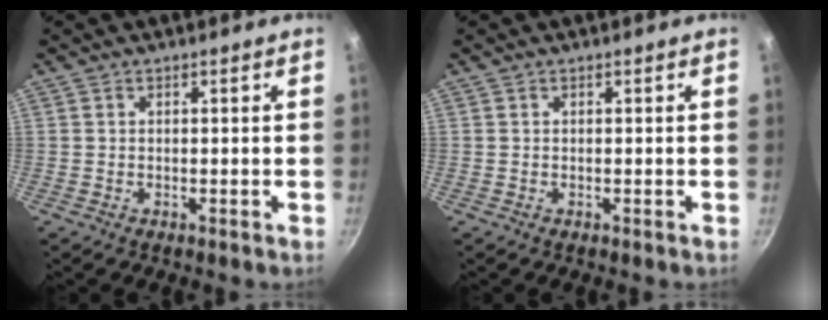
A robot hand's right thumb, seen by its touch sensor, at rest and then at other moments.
{"total": 0.0}